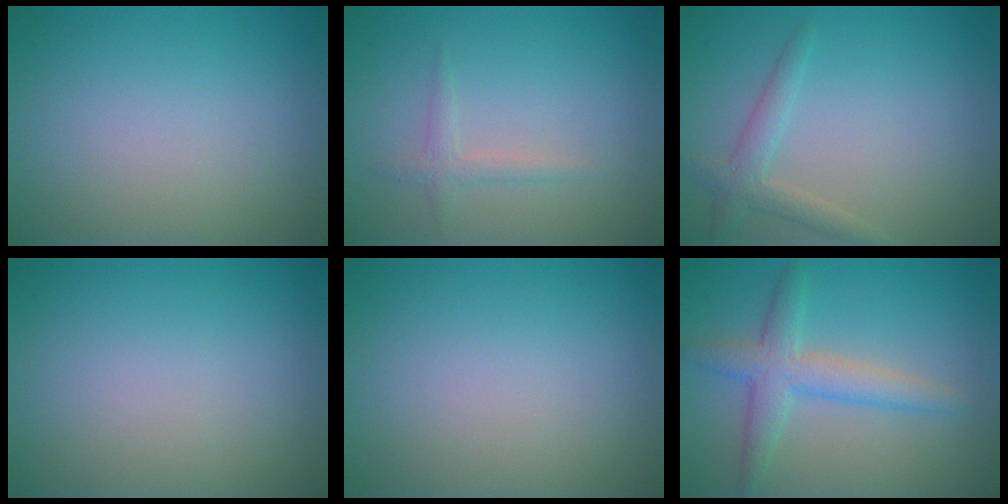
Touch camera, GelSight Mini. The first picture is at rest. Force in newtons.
{"total": 1.3, "press": 1.3, "slide": 0.0}
{"total": 2.2, "press": 2.2, "slide": 0.2}
{"total": 0.0}
{"total": 0.0}
{"total": 3.8, "press": 3.8, "slide": 0.2}